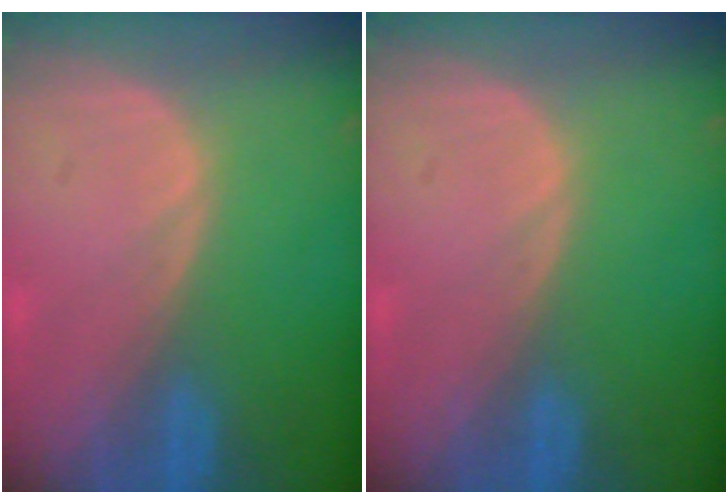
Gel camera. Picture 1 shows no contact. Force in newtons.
{"total": 0.0}